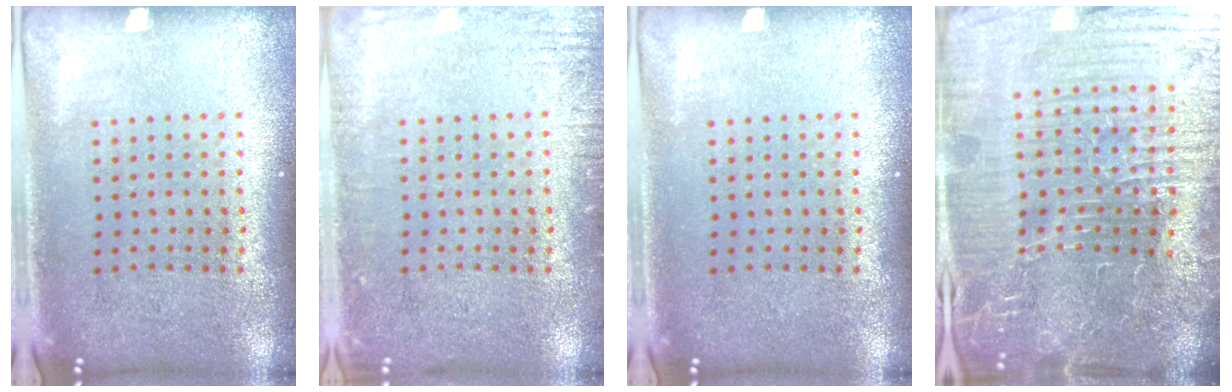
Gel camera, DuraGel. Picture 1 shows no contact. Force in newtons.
{"total": 2.3, "press": 2.2, "slide": 0.3}
{"total": 0.0}
{"total": 7.1, "press": 6.5, "slide": 3.0}